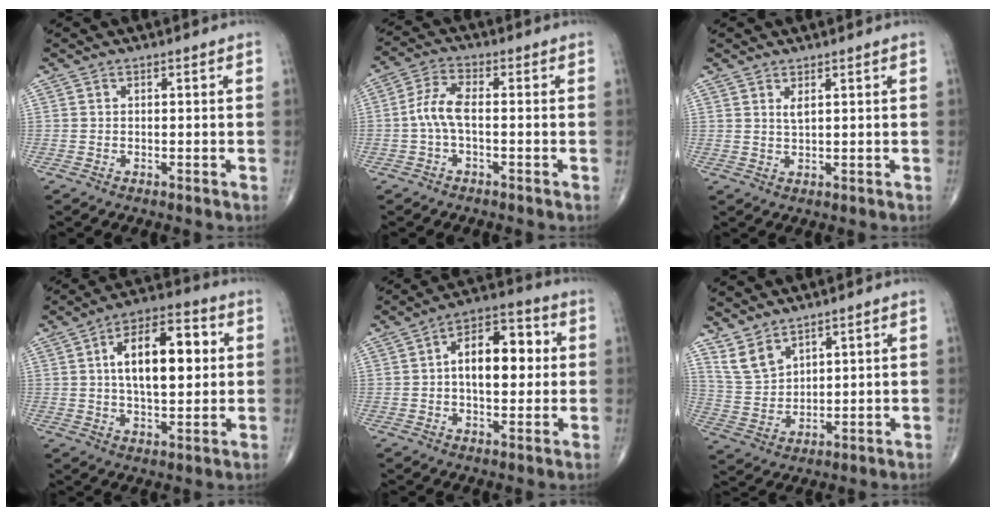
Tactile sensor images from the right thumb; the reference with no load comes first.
{"total": 5.6, "force": [-0.9, 2.2, 5.0], "torque": [-0.113, 0.018, -0.024]}
{"total": 1.6, "force": [1.0, 0.5, 1.2], "torque": [-0.022, -0.008, 0.021]}
{"total": 15.2, "force": [2.6, 7.3, 13.1], "torque": [-0.190, 0.013, 0.038]}
{"total": 12.6, "force": [1.2, 6.9, 10.5], "torque": [-0.138, 0.024, 0.011]}
{"total": 6.5, "force": [5.1, 3.0, 2.8], "torque": [-0.047, -0.028, 0.116]}